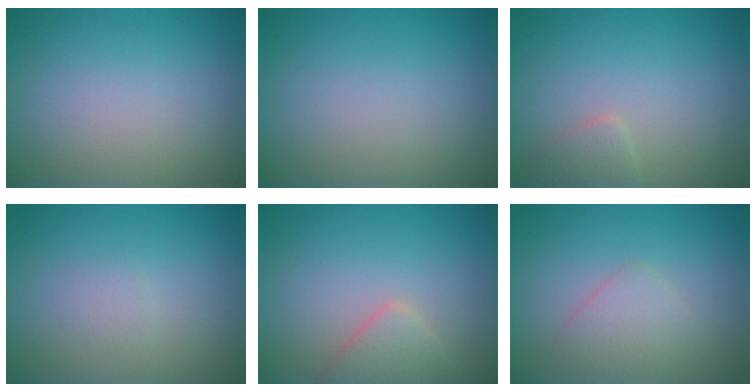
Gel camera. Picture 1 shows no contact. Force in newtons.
{"total": 0.0}
{"total": 1.4, "press": 1.4, "slide": 0.1}
{"total": 0.7, "press": 0.7, "slide": 0.0}
{"total": 2.4, "press": 2.4, "slide": 0.1}
{"total": 2.2, "press": 2.2, "slide": 0.1}